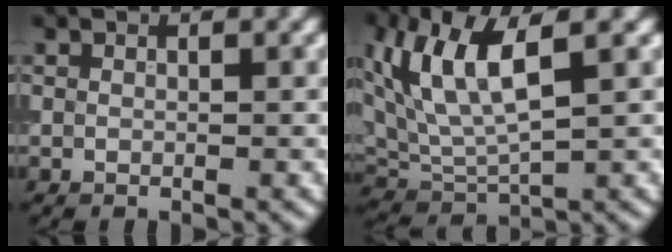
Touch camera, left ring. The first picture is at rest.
{"total": 8.5, "force": [3.4, 3.2, 7.2], "torque": [-0.152, 0.007, 0.060]}